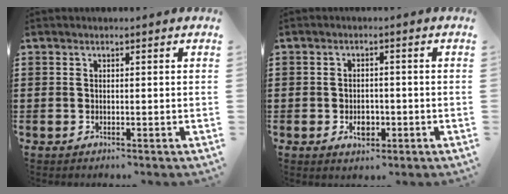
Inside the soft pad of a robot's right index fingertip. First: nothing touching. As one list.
[{"total": 3.1, "force": [-0.9, 2.0, 2.2], "torque": [-0.035, -0.001, -0.018]}]